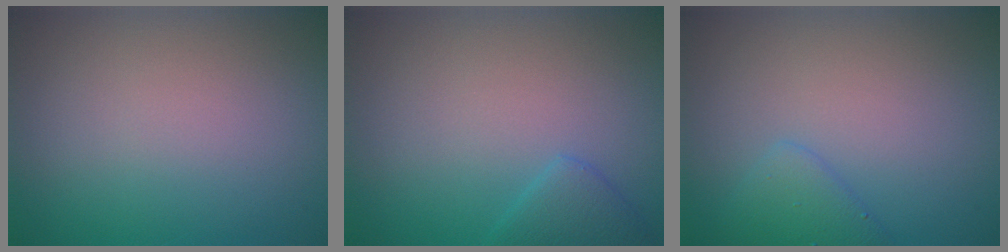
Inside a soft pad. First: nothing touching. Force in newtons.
{"total": 1.8, "press": 1.8, "slide": 0.2}
{"total": 2.0, "press": 2.0, "slide": 0.0}